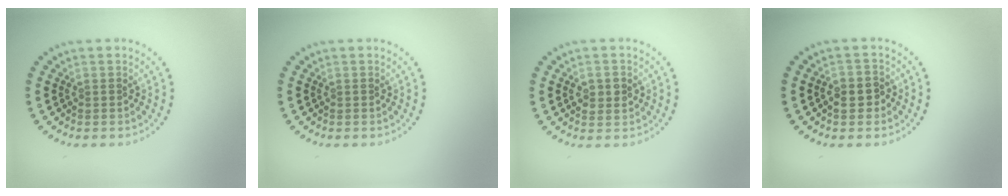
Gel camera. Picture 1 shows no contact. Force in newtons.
{"total": 0.0}
{"total": 2.0, "press": 1.9, "slide": 0.3}
{"total": 2.3, "press": 2.2, "slide": 0.6}